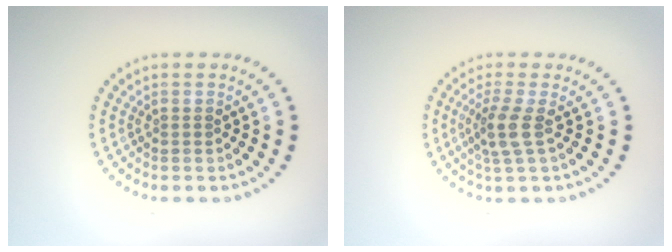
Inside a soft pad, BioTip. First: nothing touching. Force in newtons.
{"total": 2.6, "press": 2.0, "slide": 1.6}